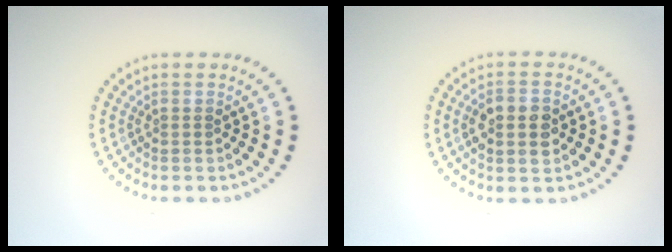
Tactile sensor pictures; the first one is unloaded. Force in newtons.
{"total": 3.5, "press": 3.5, "slide": 0.3}